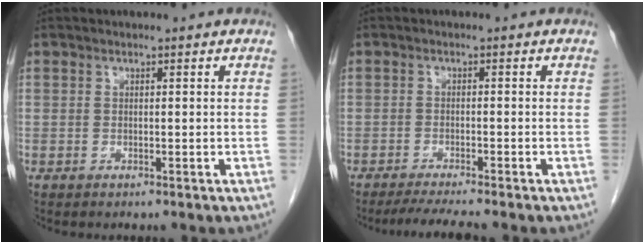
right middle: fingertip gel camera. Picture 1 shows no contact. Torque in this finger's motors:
{"motor_torque": [0.09, 0.03, 0.00, 0.00]}